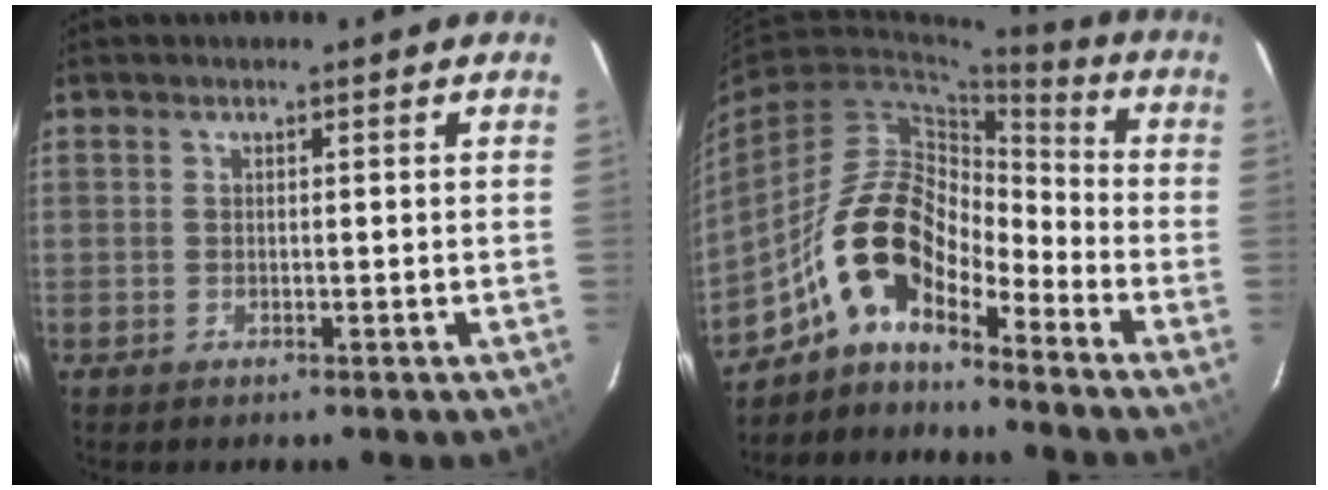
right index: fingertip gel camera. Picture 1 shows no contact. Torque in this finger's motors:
{"motor_torque": [1.14, -1.00, 0.54, 0.06]}